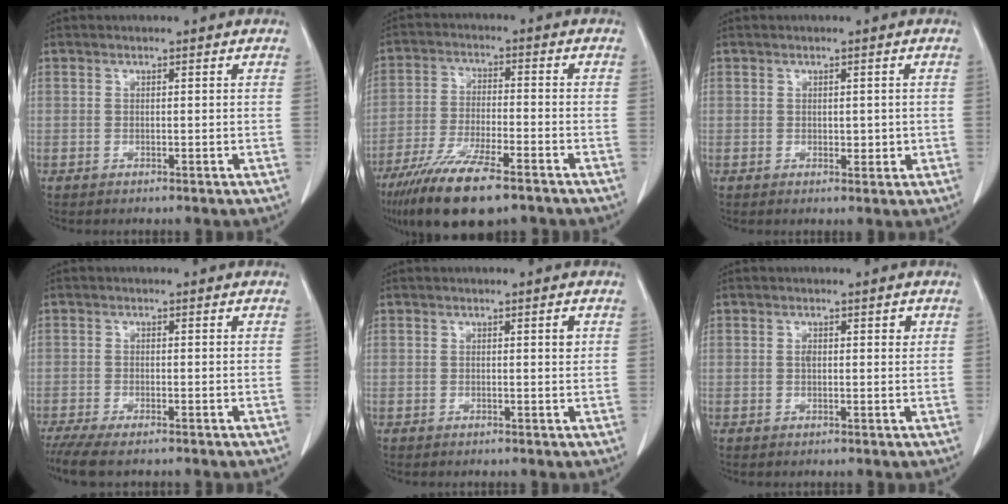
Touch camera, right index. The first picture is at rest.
{"total": 13.7, "force": [-9.5, 2.5, 9.5], "torque": [-0.180, -0.034, -0.164]}
{"total": 1.9, "force": [0.0, 1.2, 1.5], "torque": [-0.015, 0.001, 0.004]}
{"total": 6.6, "force": [-5.3, 1.2, 3.8], "torque": [-0.063, -0.014, -0.085]}
{"total": 1.1, "force": [0.4, 0.2, 1.1], "torque": [-0.016, 0.001, 0.004]}
{"total": 2.0, "force": [0.5, 1.0, 1.6], "torque": [-0.026, 0.008, 0.007]}